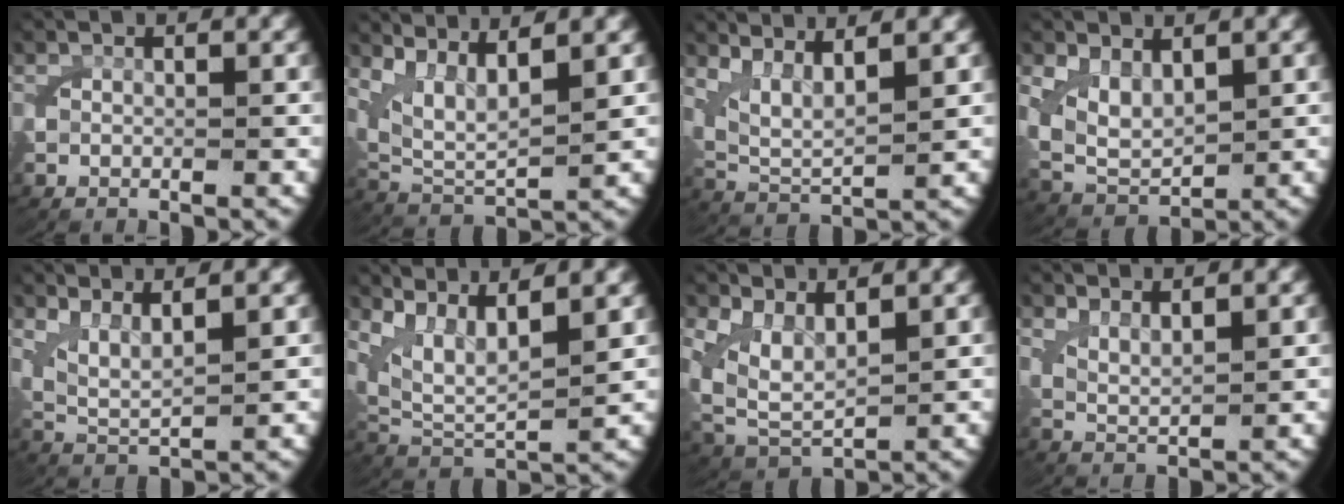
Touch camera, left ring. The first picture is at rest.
{"total": 7.0, "force": [2.2, 4.9, 4.5], "torque": [-0.129, -0.023, 0.043]}
{"total": 5.9, "force": [2.1, 4.0, 3.7], "torque": [-0.103, -0.020, 0.037]}
{"total": 5.3, "force": [0.8, 4.0, 3.3], "torque": [-0.089, -0.027, 0.027]}
{"total": 5.3, "force": [1.9, 3.6, 3.4], "torque": [-0.083, -0.013, 0.031]}
{"total": 8.1, "force": [2.6, 5.5, 5.3], "torque": [-0.145, -0.020, 0.051]}
{"total": 7.2, "force": [0.9, 6.0, 3.9], "torque": [-0.126, -0.033, 0.024]}
{"total": 2.9, "force": [1.6, 1.4, 1.9], "torque": [-0.044, -0.010, 0.032]}